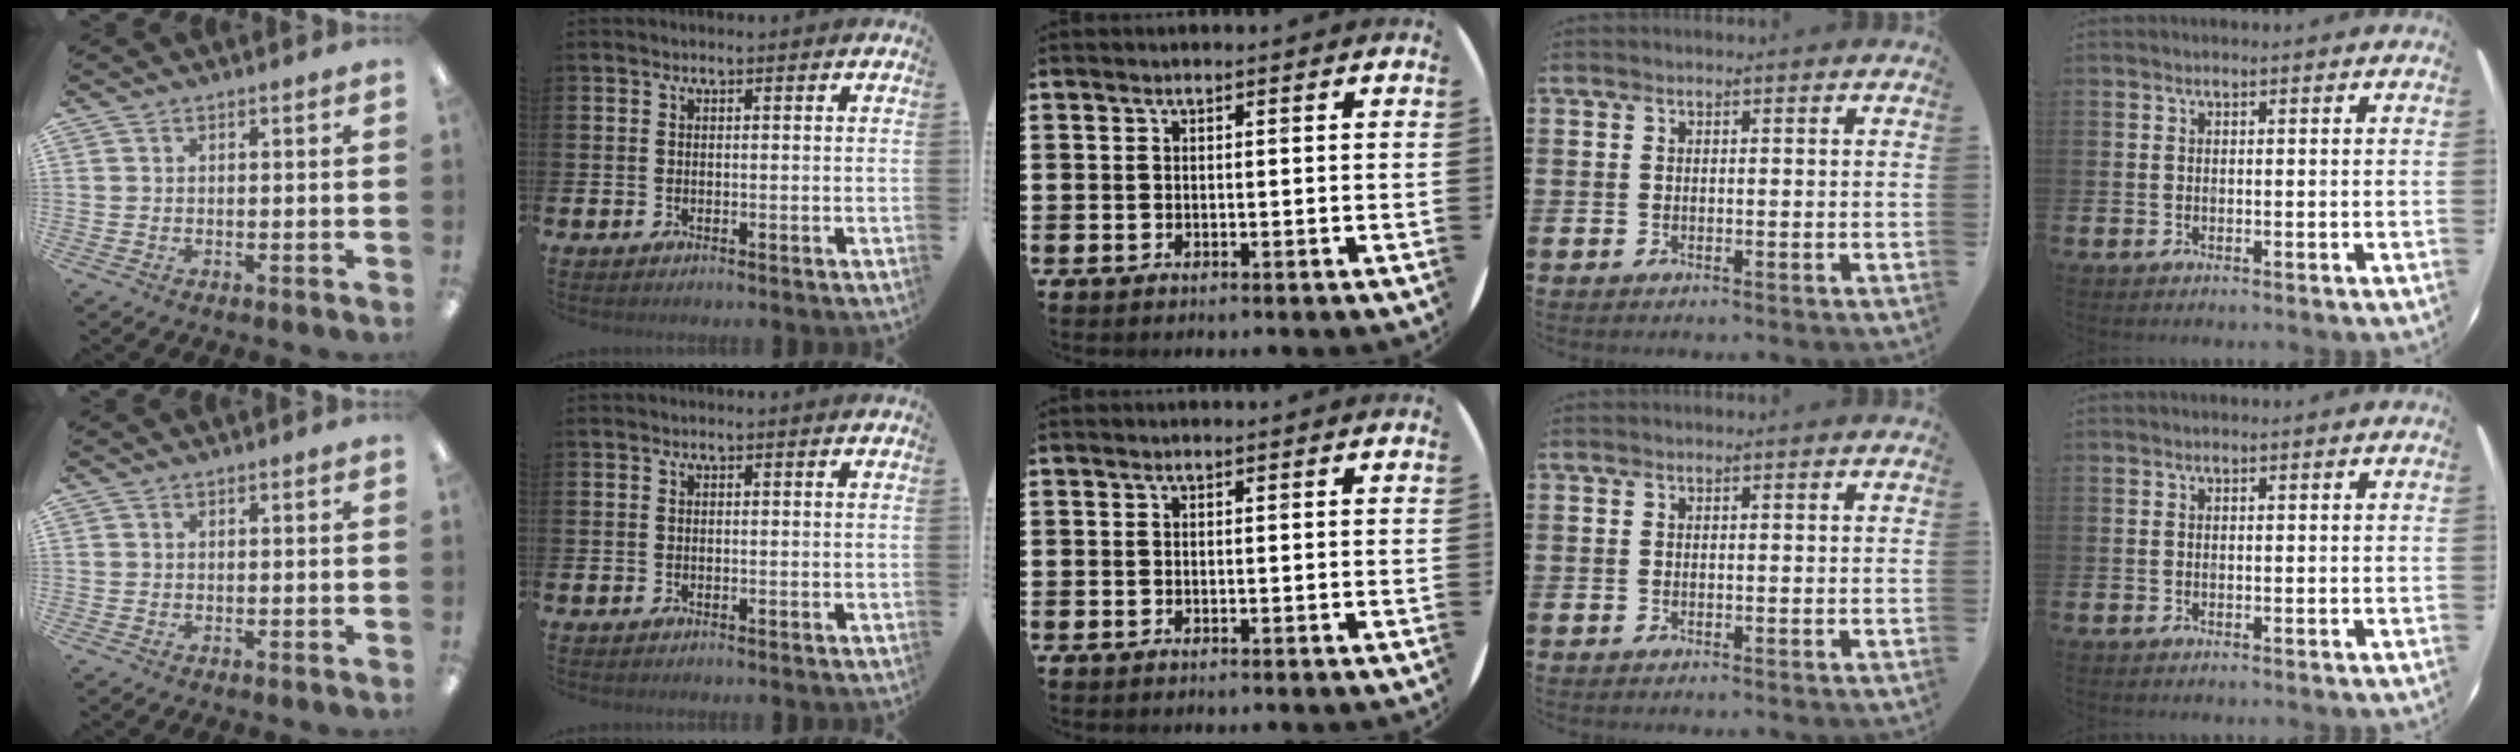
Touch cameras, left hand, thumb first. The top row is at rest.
{}